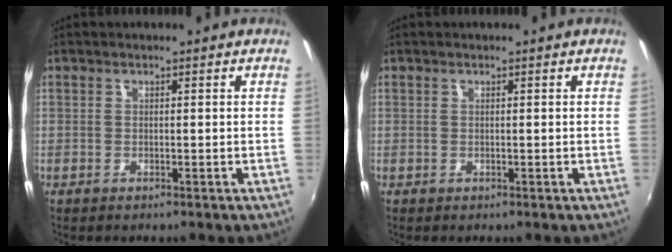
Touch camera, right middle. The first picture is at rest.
{"total": 0.0}